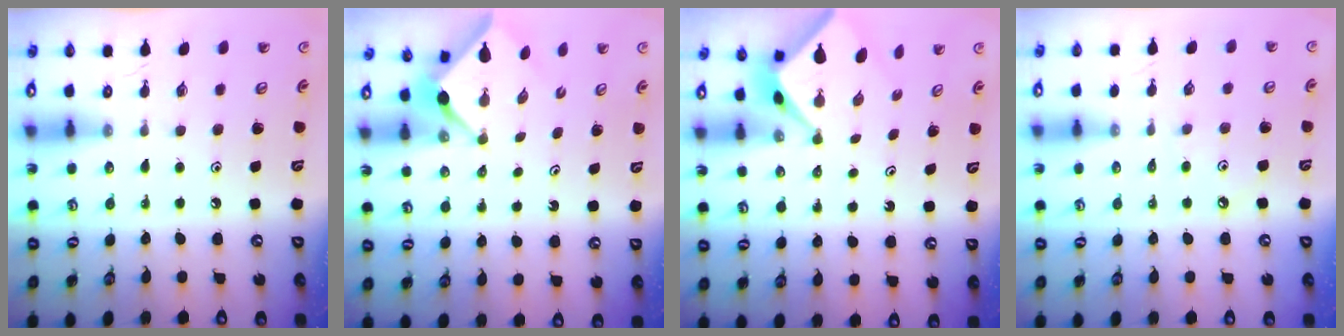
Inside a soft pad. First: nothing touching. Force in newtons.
{"total": 2.4, "press": 2.4, "slide": 0.2}
{"total": 2.1, "press": 2.1, "slide": 0.3}
{"total": 1.9, "press": 1.8, "slide": 0.5}